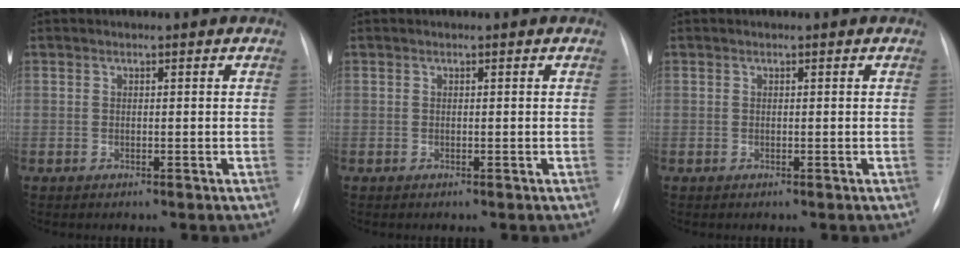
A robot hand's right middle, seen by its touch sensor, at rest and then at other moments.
{"total": 0.0}
{"total": 0.0}